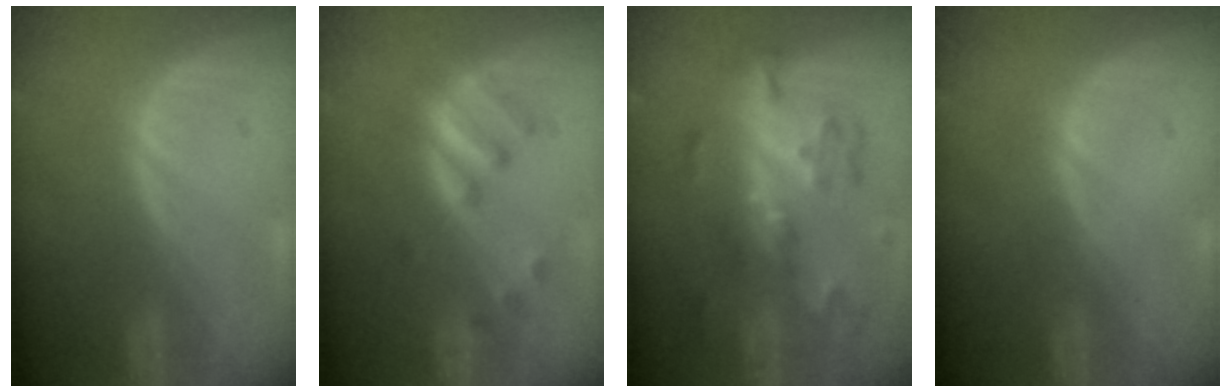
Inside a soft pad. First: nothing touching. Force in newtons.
{"total": 5.1, "press": 5.0, "slide": 1.0}
{"total": 8.8, "press": 7.8, "slide": 4.1}
{"total": 0.0}